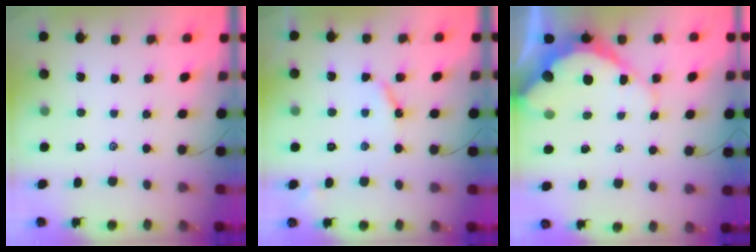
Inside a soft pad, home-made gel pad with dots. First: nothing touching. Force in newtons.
{"total": 5.3, "press": 5.3, "slide": 0.5}
{"total": 10.9, "press": 10.9, "slide": 1.0}